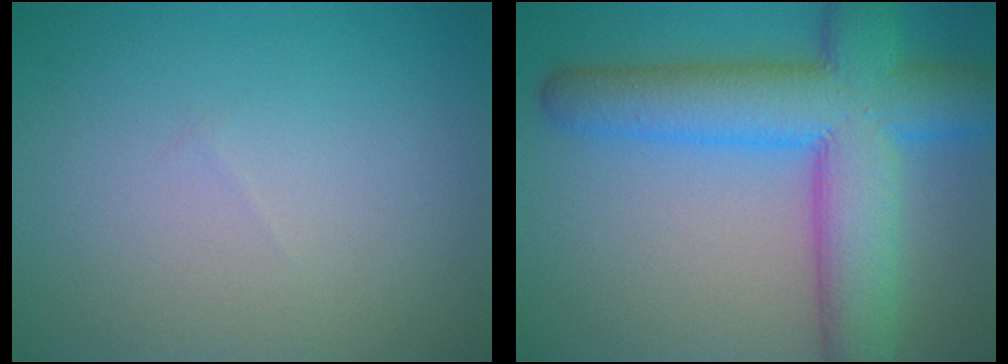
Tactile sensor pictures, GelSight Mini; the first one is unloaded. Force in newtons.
{"total": 10.9, "press": 10.9, "slide": 0.2}